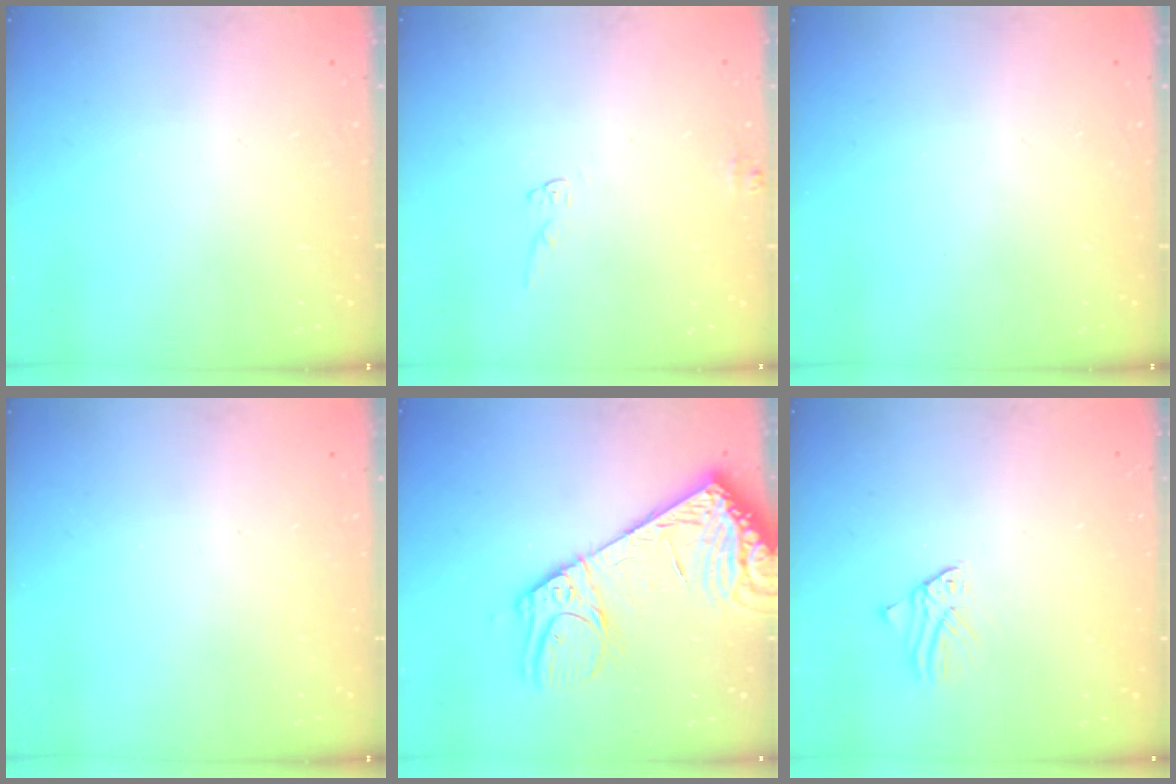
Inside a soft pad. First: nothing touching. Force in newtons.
{"total": 5.5, "press": 5.5, "slide": 0.4}
{"total": 0.0}
{"total": 0.0}
{"total": 15.3, "press": 15.0, "slide": 3.4}
{"total": 1.1, "press": 1.1, "slide": 0.0}